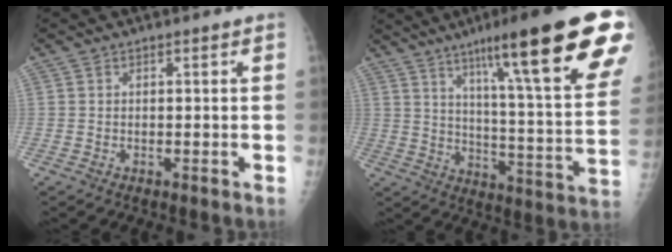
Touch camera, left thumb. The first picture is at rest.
{"total": 28.5, "force": [16.2, 3.6, 23.2], "torque": [-0.300, -0.044, 0.238]}